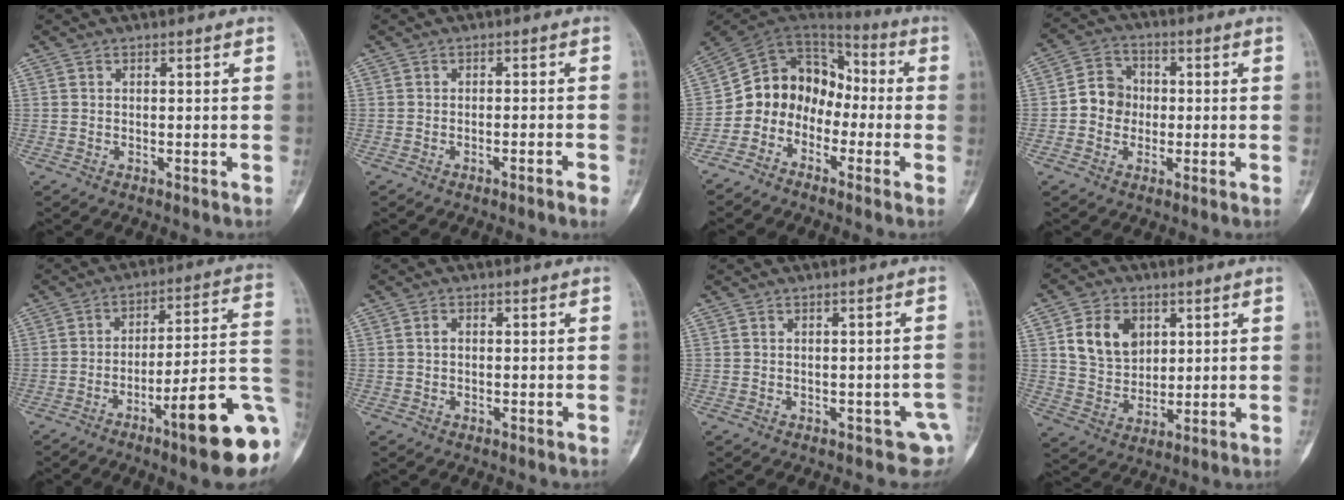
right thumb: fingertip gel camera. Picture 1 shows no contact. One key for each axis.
{"total": 2.2, "fx": -1.5, "fy": 0.0, "fz": 1.7, "tx": -0.035, "ty": 0.008, "tz": -0.018}
{"total": 12.0, "fx": -4.2, "fy": 10.0, "fz": 5.2, "tx": -0.059, "ty": 0.090, "tz": -0.089}
{"total": 7.0, "fx": -0.5, "fy": 6.3, "fz": 3.0, "tx": -0.021, "ty": 0.019, "tz": -0.020}
{"total": 19.1, "fx": -7.6, "fy": 3.4, "fz": 17.2, "tx": -0.193, "ty": 0.046, "tz": -0.107}
{"total": 1.2, "fx": 0.1, "fy": 0.8, "fz": 0.9, "tx": -0.015, "ty": 0.004, "tz": 0.000}
{"total": 3.9, "fx": -1.3, "fy": 2.6, "fz": 2.7, "tx": -0.005, "ty": 0.005, "tz": -0.013}
{"total": 10.6, "fx": 3.6, "fy": 8.0, "fz": 6.0, "tx": -0.076, "ty": -0.016, "tz": 0.073}